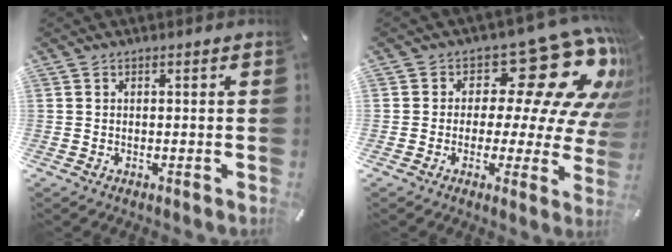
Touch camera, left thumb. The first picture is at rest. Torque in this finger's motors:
{"motor_torque": [0.68, 0.28, 0.41, 0.13, -0.02]}